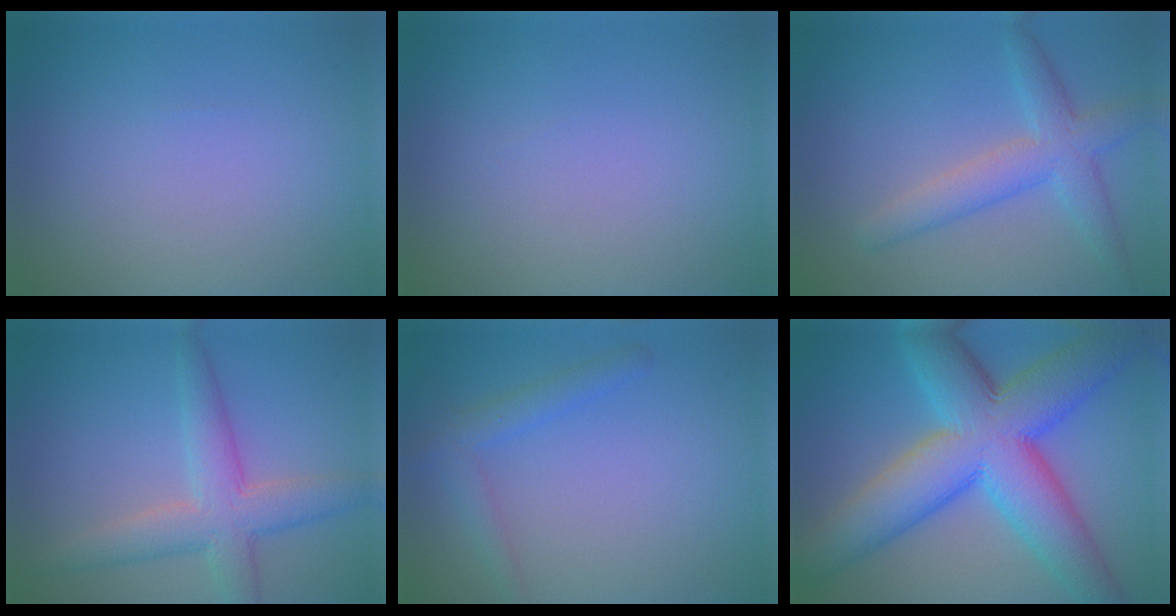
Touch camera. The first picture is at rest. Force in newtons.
{"total": 0.0}
{"total": 4.3, "press": 4.3, "slide": 0.2}
{"total": 5.0, "press": 5.0, "slide": 0.3}
{"total": 2.4, "press": 2.4, "slide": 0.1}
{"total": 13.3, "press": 13.3, "slide": 0.4}